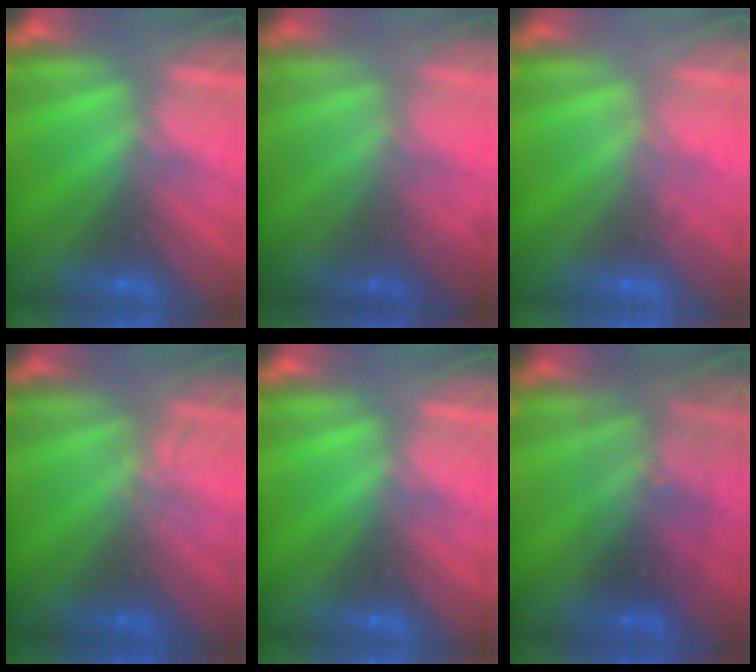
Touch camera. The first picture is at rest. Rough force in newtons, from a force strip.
{"total": 1.1}
{"total": 1.8}
{"total": 1.8}
{"total": 0.0}
{"total": 2.9}